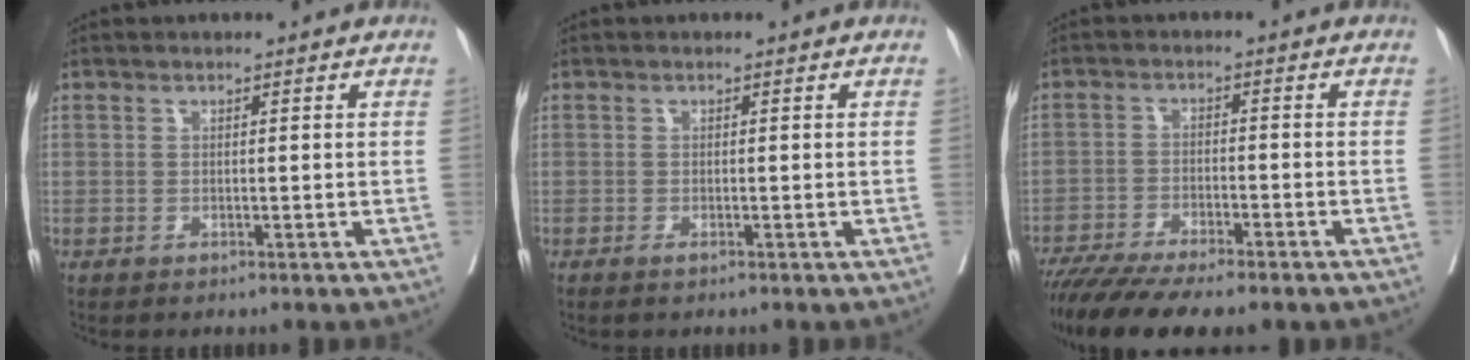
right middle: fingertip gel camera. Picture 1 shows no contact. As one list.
[{"total": 0.9, "force": [-0.5, 0.2, 0.7], "torque": [-0.014, -0.003, -0.008]}, {"total": 12.7, "force": [-10.3, 2.1, 7.2], "torque": [-0.118, -0.023, -0.161]}]